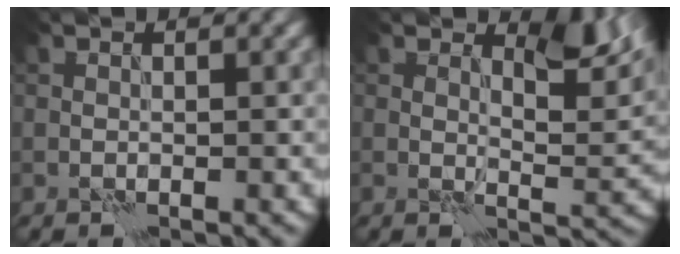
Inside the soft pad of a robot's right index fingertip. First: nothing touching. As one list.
[{"total": 4.2, "force": [2.3, 1.6, 3.1], "torque": [-0.049, -0.009, 0.032]}]